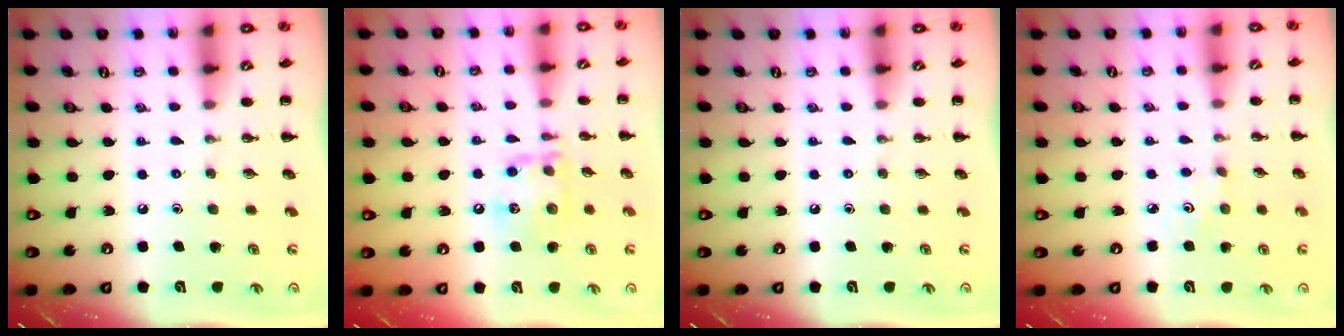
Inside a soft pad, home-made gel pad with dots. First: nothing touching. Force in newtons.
{"total": 12.4, "press": 12.4, "slide": 1.2}
{"total": 0.0}
{"total": 1.8, "press": 1.7, "slide": 0.6}